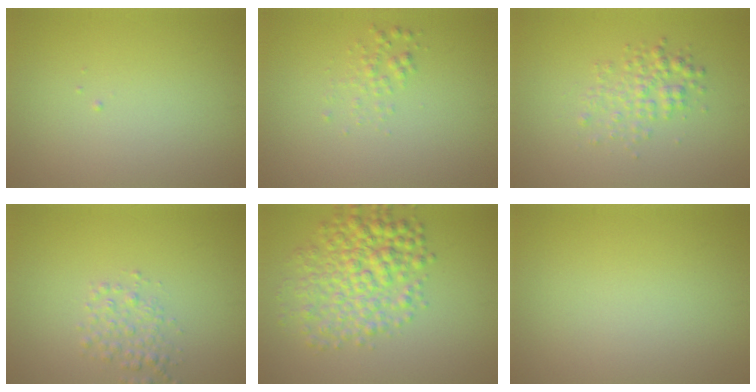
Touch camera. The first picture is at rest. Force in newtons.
{"total": 1.2, "press": 1.2, "slide": 0.0}
{"total": 2.5, "press": 2.5, "slide": 0.0}
{"total": 2.1, "press": 2.1, "slide": 0.0}
{"total": 6.1, "press": 6.1, "slide": 0.1}
{"total": 0.0}